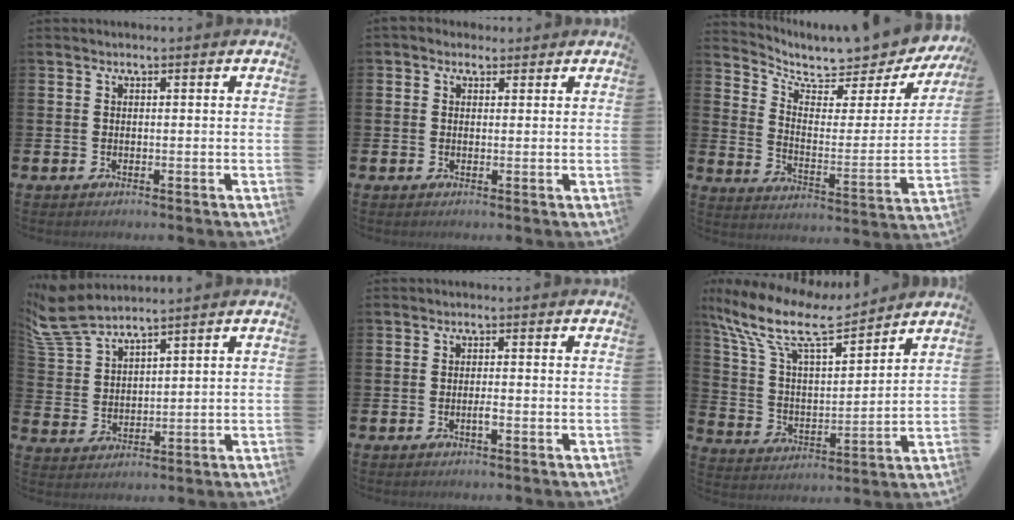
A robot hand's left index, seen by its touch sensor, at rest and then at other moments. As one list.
[{"total": 1.5, "force": [1.0, 1.0, 0.3], "torque": [0.002, 0.006, 0.016]}, {"total": 7.2, "force": [6.9, 1.7, 1.5], "torque": [-0.060, -0.058, 0.115]}, {"total": 6.4, "force": [6.0, 1.2, 2.0], "torque": [-0.067, -0.018, 0.112]}, {"total": 1.1, "force": [-0.4, 0.2, 1.0], "torque": [-0.023, 0.000, -0.007]}, {"total": 11.5, "force": [9.6, 3.2, 5.4], "torque": [-0.148, -0.050, 0.170]}]